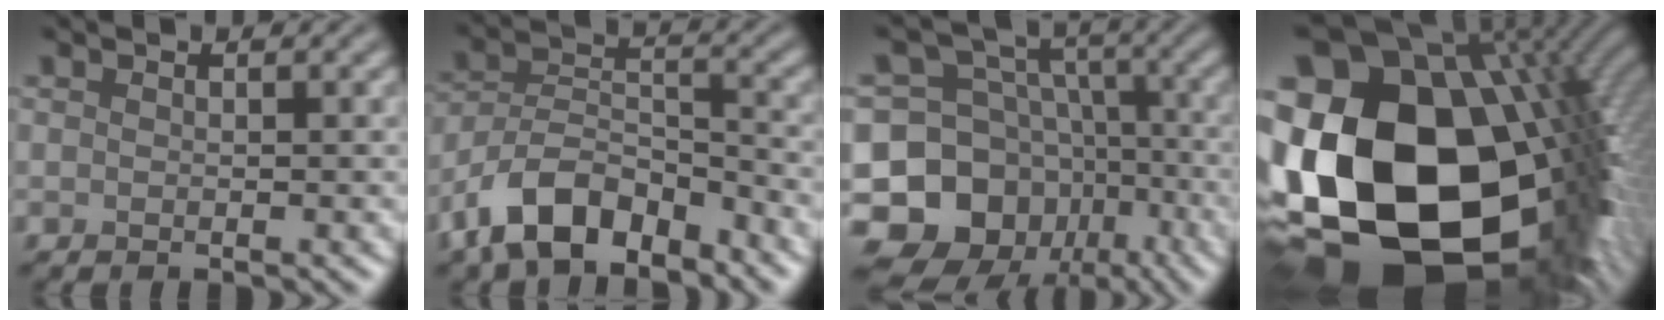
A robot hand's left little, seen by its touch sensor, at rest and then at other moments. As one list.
[{"total": 7.8, "force": [-5.6, 3.5, 4.2], "torque": [-0.068, 0.001, -0.112]}, {"total": 14.1, "force": [-7.3, 11.2, 4.6], "torque": [-0.091, -0.010, -0.126]}, {"total": 24.1, "force": [-3.4, 17.1, 16.6], "torque": [-0.313, -0.042, -0.070]}]